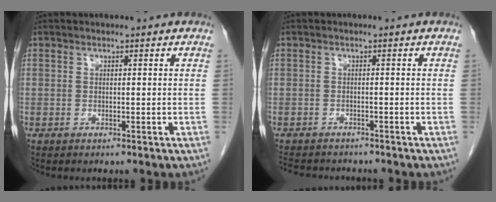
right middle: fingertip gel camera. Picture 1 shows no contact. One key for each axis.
{"total": 6.9, "fx": -6.3, "fy": 2.0, "fz": 2.0, "tx": -0.033, "ty": -0.006, "tz": -0.087}